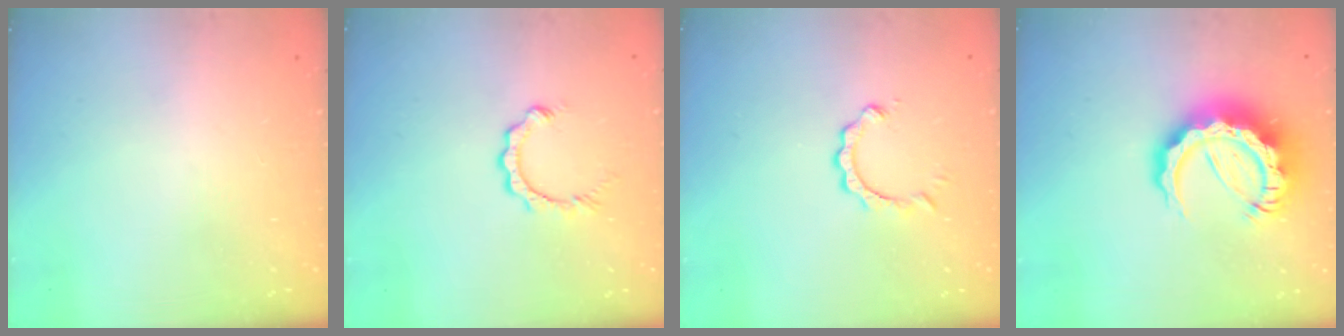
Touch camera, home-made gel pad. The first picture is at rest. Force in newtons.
{"total": 2.6, "press": 2.6, "slide": 0.3}
{"total": 2.1, "press": 2.1, "slide": 0.2}
{"total": 14.2, "press": 14.1, "slide": 1.3}